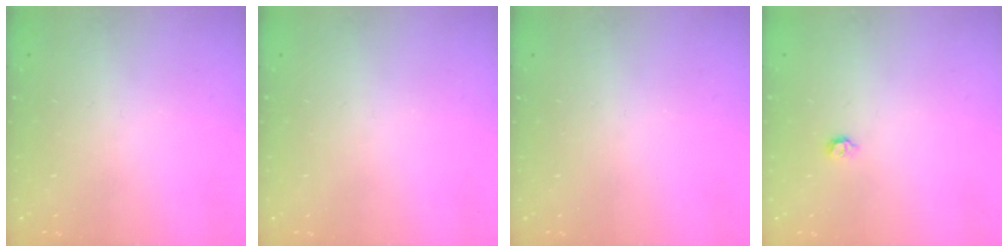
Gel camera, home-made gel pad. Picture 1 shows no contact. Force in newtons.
{"total": 0.0}
{"total": 0.0}
{"total": 4.6, "press": 4.5, "slide": 0.9}